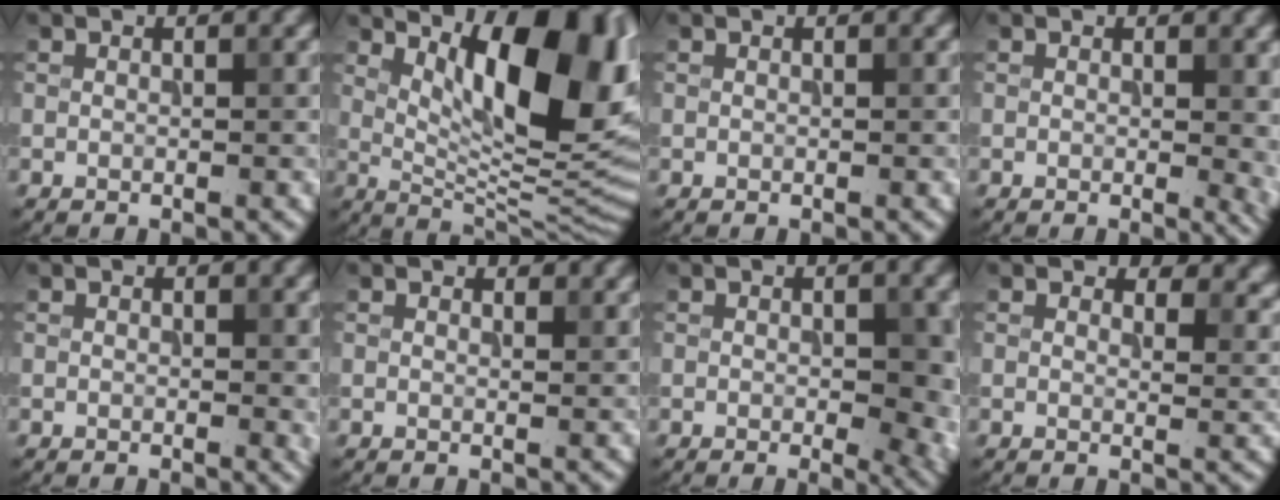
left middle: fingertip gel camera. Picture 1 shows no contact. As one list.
[{"total": 14.2, "force": [5.0, 4.9, 12.4], "torque": [-0.152, -0.005, 0.083]}, {"total": 0.0}, {"total": 2.6, "force": [0.1, 0.9, 2.5], "torque": [-0.022, -0.005, 0.000]}, {"total": 1.1, "force": [0.2, 0.4, 1.0], "torque": [-0.008, -0.003, 0.003]}, {"total": 1.4, "force": [1.2, 0.5, 0.5], "torque": [-0.006, -0.002, 0.016]}, {"total": 7.0, "force": [-0.8, 2.9, 6.3], "torque": [-0.073, -0.010, -0.006]}, {"total": 3.9, "force": [3.0, 1.8, 1.8], "torque": [-0.025, -0.003, 0.032]}]